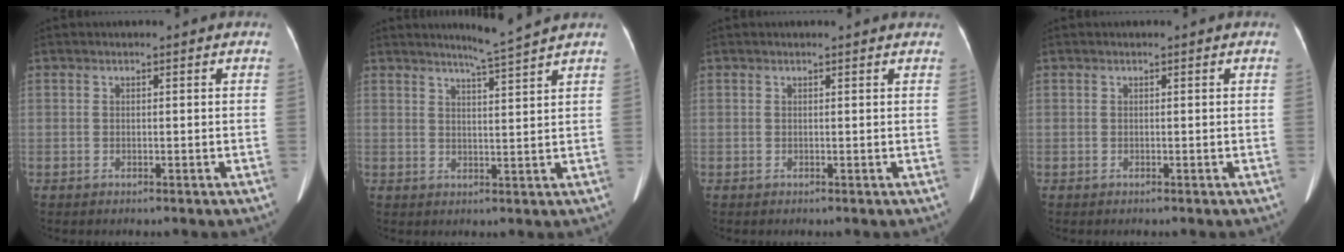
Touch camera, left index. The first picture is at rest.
{"total": 4.3, "force": [3.8, -1.6, 1.2], "torque": [-0.028, -0.013, 0.066]}
{"total": 2.2, "force": [2.1, 0.5, 0.3], "torque": [-0.014, 0.007, 0.010]}
{"total": 0.0}